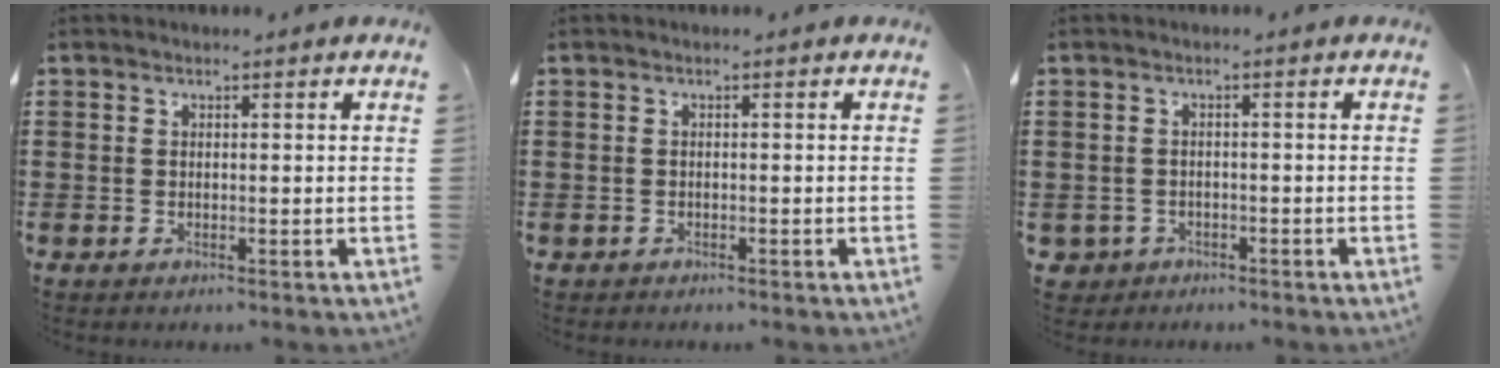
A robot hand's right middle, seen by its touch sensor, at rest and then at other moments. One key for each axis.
{"total": 0.6, "fx": -0.6, "fy": 0.2, "fz": -0.1, "tx": 0.000, "ty": 0.001, "tz": -0.013}
{"total": 1.7, "fx": -1.4, "fy": 1.0, "fz": -0.1, "tx": -0.007, "ty": -0.002, "tz": -0.032}